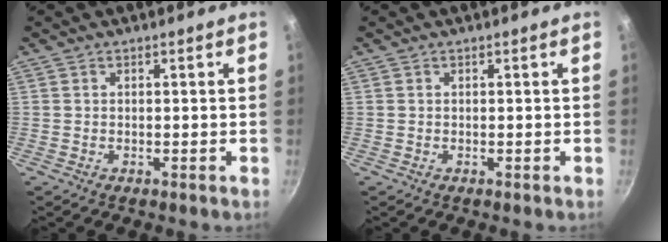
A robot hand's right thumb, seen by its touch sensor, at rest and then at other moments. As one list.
[{"total": 0.0}]